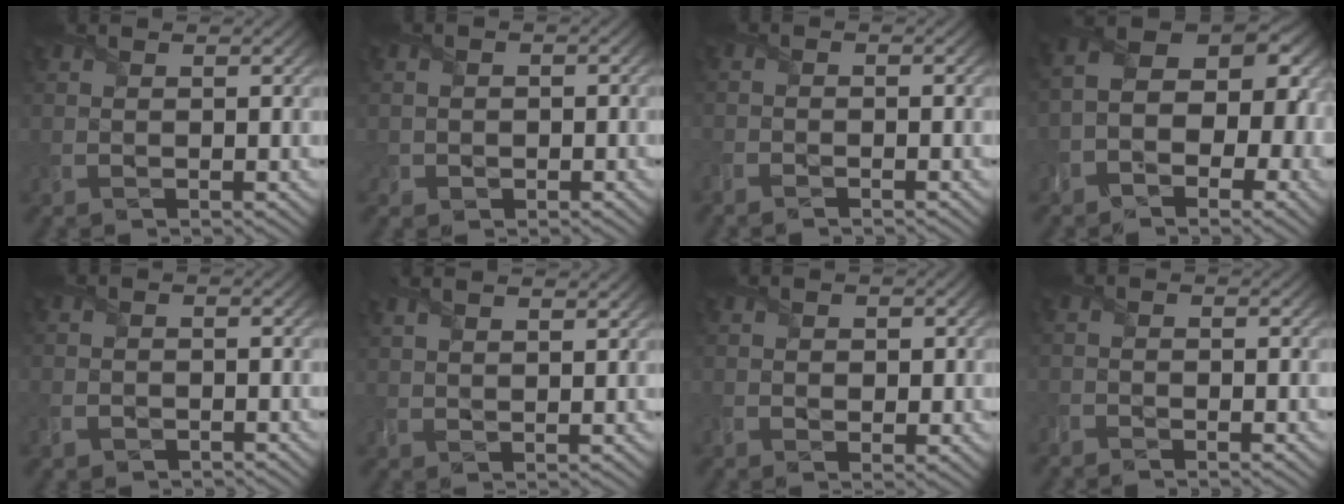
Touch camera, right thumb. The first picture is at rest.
{"total": 1.5, "force": [-0.7, 1.3, -0.1], "torque": [-0.001, -0.002, -0.014]}
{"total": 2.2, "force": [-2.0, 0.7, 0.7], "torque": [-0.015, -0.004, -0.040]}
{"total": 9.5, "force": [-3.3, 6.1, 6.4], "torque": [-0.075, -0.002, -0.066]}
{"total": 2.0, "force": [-1.6, 1.1, 0.4], "torque": [-0.010, -0.004, -0.035]}
{"total": 3.7, "force": [2.6, 1.0, 2.4], "torque": [-0.044, 0.006, 0.037]}
{"total": 1.7, "force": [0.0, 1.5, 0.8], "torque": [-0.015, -0.007, -0.003]}
{"total": 1.7, "force": [-1.6, 0.3, 0.5], "torque": [-0.009, -0.003, -0.033]}